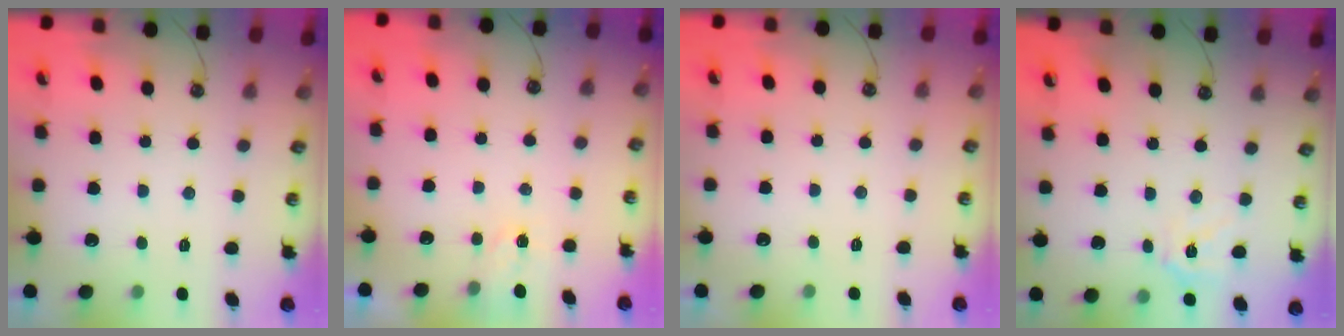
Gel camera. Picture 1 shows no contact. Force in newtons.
{"total": 2.0, "press": 2.0, "slide": 0.4}
{"total": 0.5, "press": 0.5, "slide": 0.2}
{"total": 11.1, "press": 11.0, "slide": 1.5}